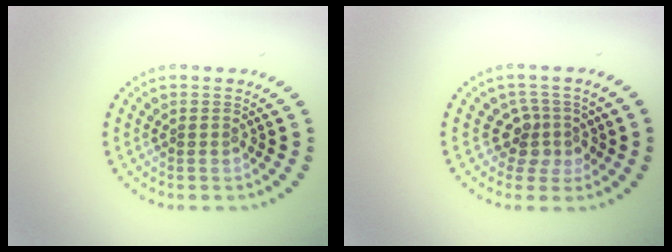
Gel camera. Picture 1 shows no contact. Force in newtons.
{"total": 2.8, "press": 2.1, "slide": 1.8}